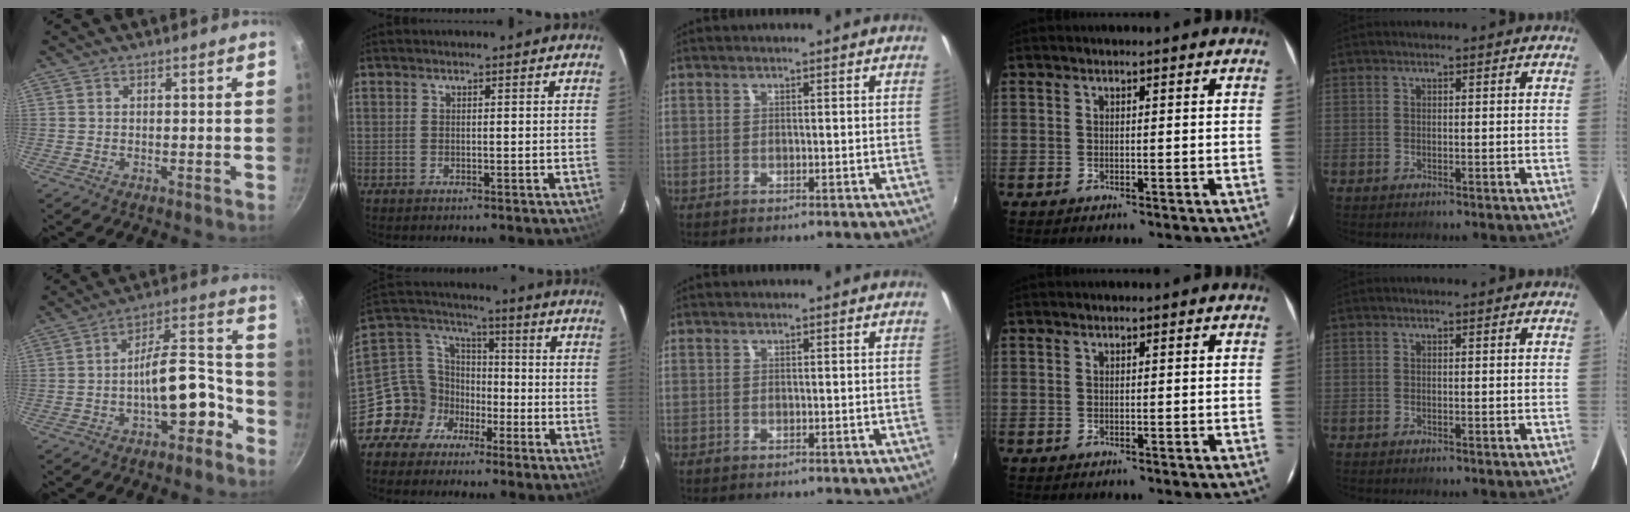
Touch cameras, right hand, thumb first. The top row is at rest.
{"thumb": {"total": 12.7, "force": [-5.1, 5.6, 10.2], "torque": [-0.114, 0.076, -0.073]}, "index": {"total": 11.7, "force": [-6.1, 9.4, 3.2], "torque": [-0.081, 0.049, -0.109]}}